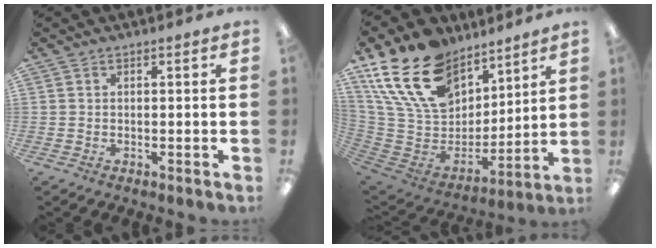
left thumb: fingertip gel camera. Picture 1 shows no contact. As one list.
[{"total": 21.9, "force": [13.3, 13.9, 10.5], "torque": [-0.231, -0.062, 0.255]}]